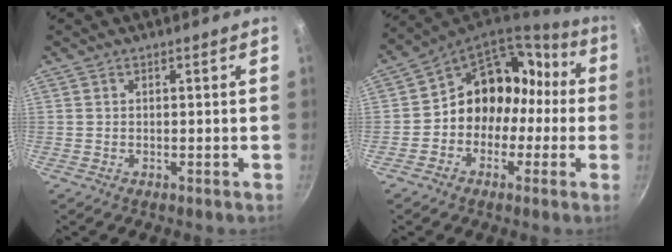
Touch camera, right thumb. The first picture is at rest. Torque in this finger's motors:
{"motor_torque": [1.36, 3.66, 1.69, -0.76, 0.11]}